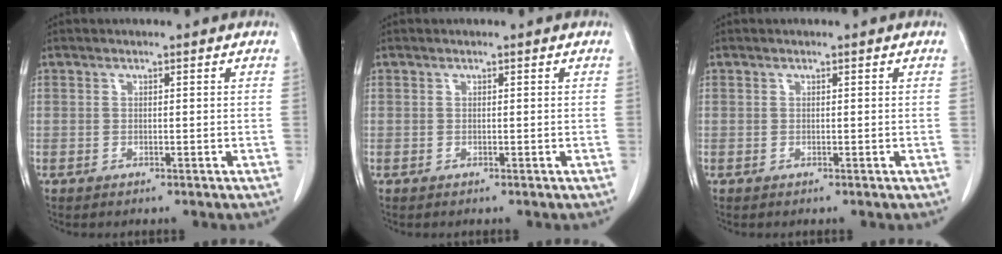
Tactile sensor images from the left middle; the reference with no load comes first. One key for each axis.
{"total": 0.0}
{"total": 0.0}